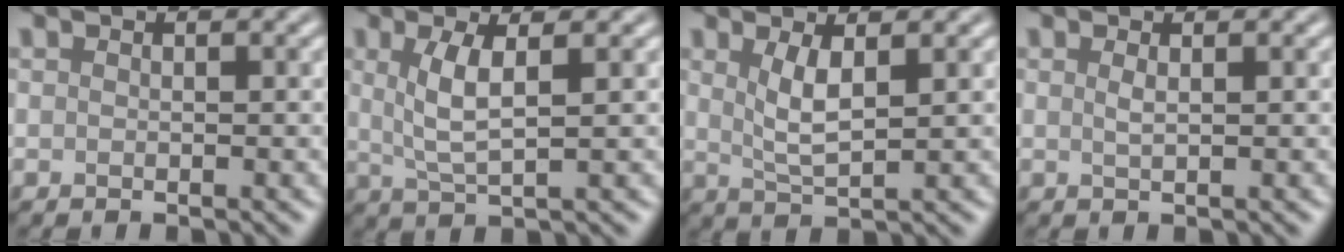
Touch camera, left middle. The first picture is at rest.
{"total": 3.5, "force": [1.0, 0.8, 3.2], "torque": [-0.069, -0.005, 0.023]}
{"total": 2.9, "force": [1.0, 0.8, 2.6], "torque": [-0.053, -0.005, 0.024]}
{"total": 0.9, "force": [0.3, 0.3, 0.8], "torque": [-0.012, 0.002, 0.005]}